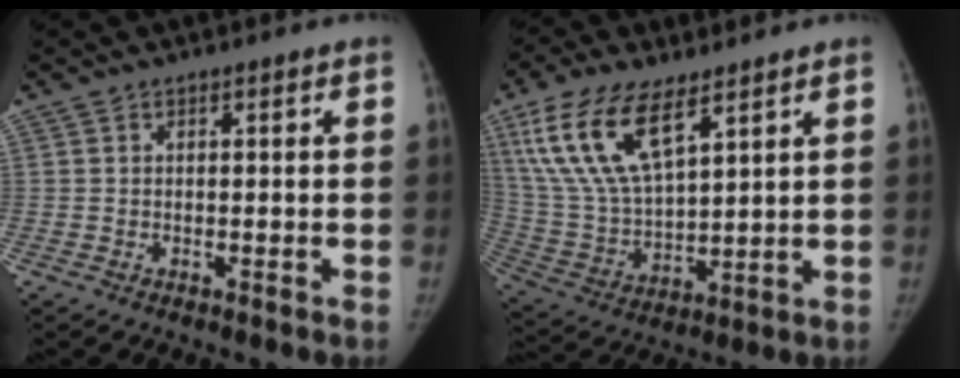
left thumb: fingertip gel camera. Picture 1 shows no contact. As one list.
[{"total": 16.9, "force": [9.1, 7.1, 12.3], "torque": [-0.239, -0.028, 0.185]}]